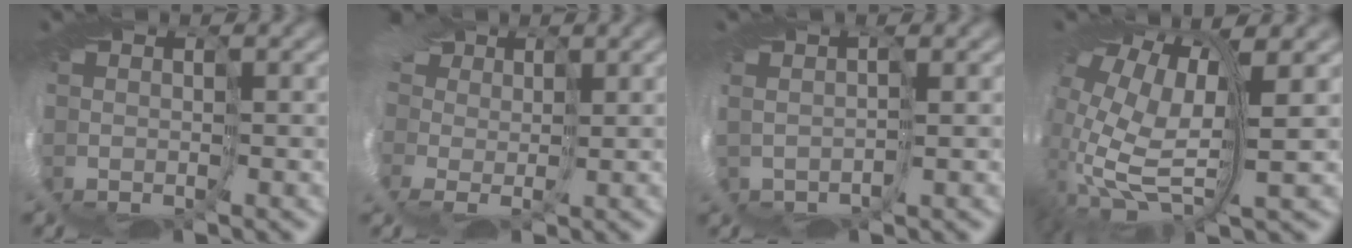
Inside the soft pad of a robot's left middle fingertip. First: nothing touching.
{"total": 9.1, "force": [2.7, 6.8, 5.4], "torque": [-0.118, 0.017, 0.014]}
{"total": 1.4, "force": [0.8, 0.5, 1.1], "torque": [-0.004, 0.015, -0.012]}
{"total": 11.9, "force": [-0.1, 5.8, 10.4], "torque": [-0.225, -0.030, 0.015]}